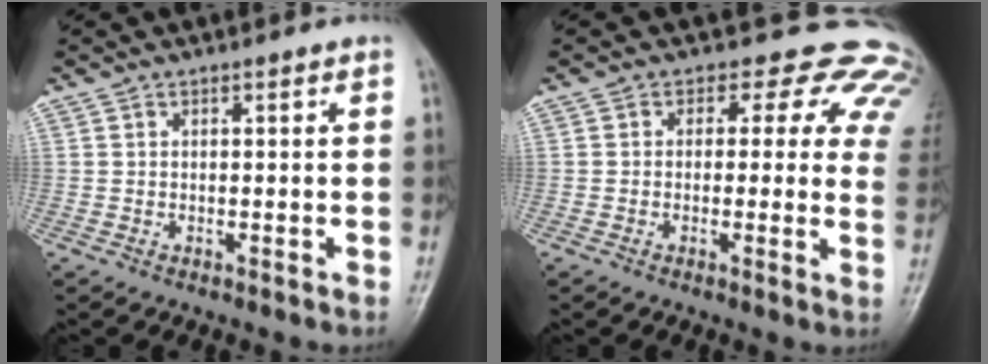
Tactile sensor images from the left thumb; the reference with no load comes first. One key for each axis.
{"total": 13.2, "fx": 7.9, "fy": 8.1, "fz": 6.7, "tx": -0.020, "ty": -0.014, "tz": 0.059}